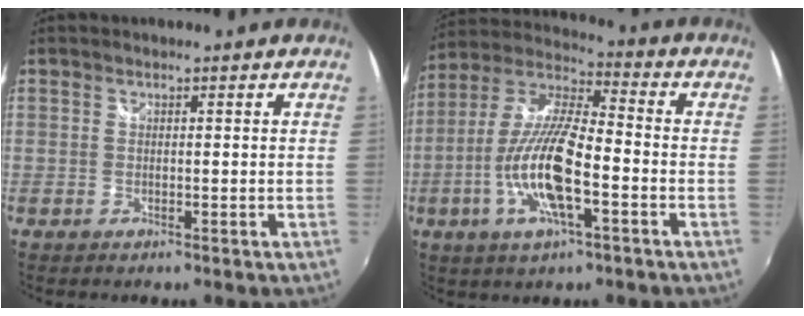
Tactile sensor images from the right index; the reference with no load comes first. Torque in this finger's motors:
{"motor_torque": [2.13, -0.01, 1.05, 0.17]}